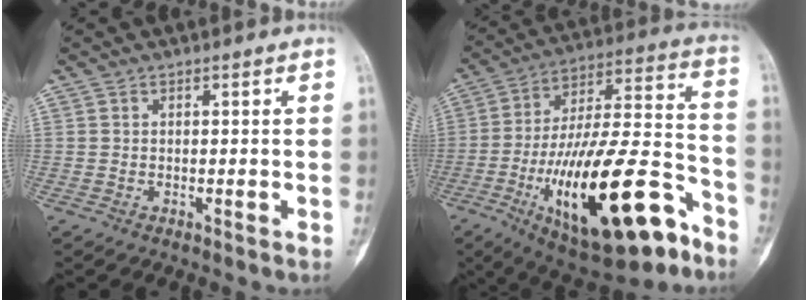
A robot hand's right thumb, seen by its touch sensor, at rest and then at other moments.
{"total": 29.3, "force": [-13.4, 10.4, 23.9], "torque": [-0.398, 0.063, -0.202]}